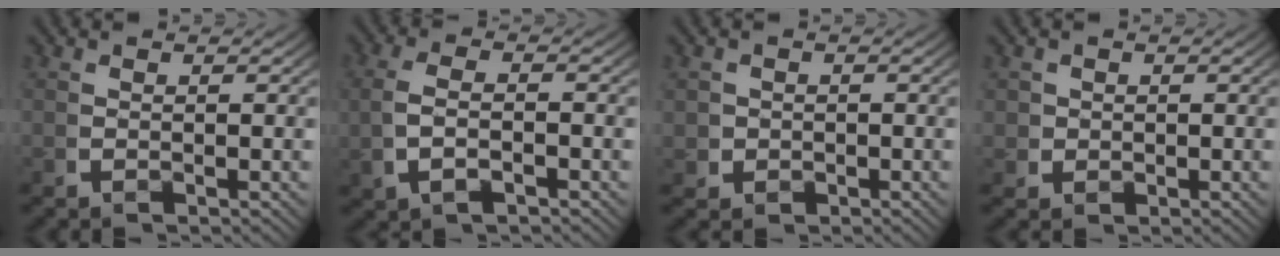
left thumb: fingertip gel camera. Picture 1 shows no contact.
{"total": 3.3, "force": [-0.4, 1.7, 2.8], "torque": [-0.069, -0.001, -0.002]}
{"total": 2.4, "force": [-0.2, 2.2, 0.8], "torque": [-0.024, -0.016, 0.003]}
{"total": 2.3, "force": [0.4, 2.2, 0.8], "torque": [-0.024, -0.014, 0.012]}